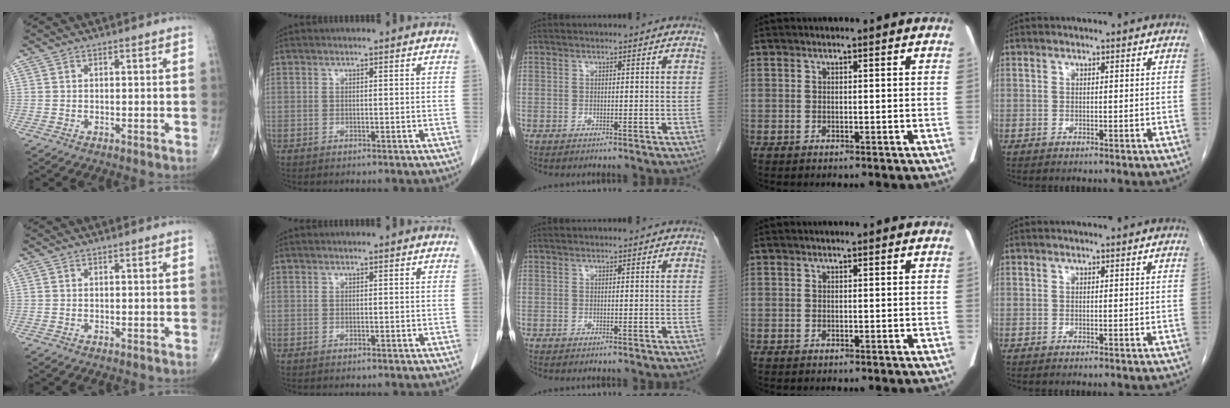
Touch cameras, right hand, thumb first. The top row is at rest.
{}